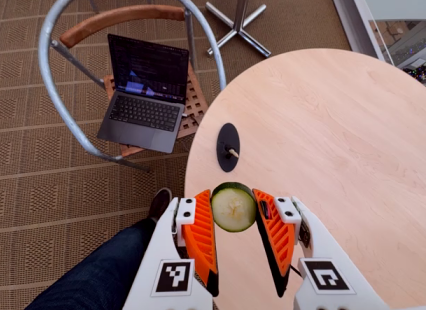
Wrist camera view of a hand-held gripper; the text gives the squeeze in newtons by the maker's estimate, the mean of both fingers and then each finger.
{"total": 8.2, "left": 7.6, "right": 8.8}